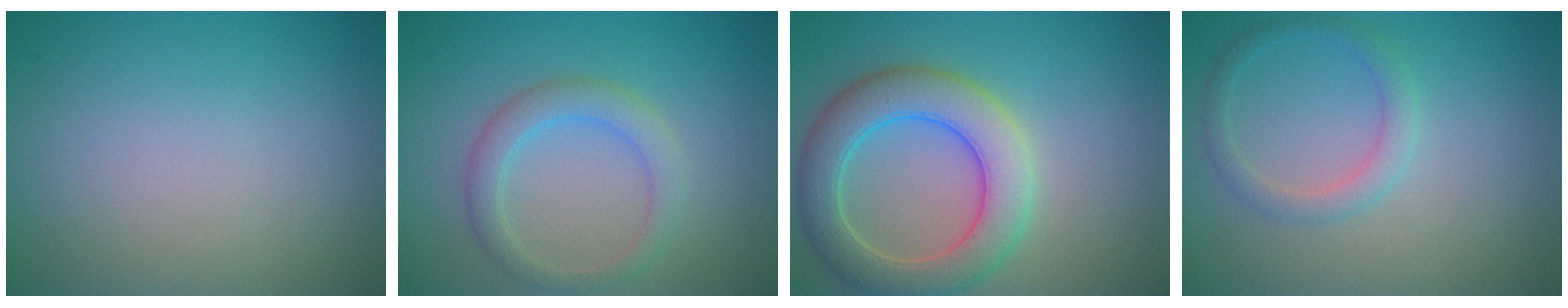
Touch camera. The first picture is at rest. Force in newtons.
{"total": 3.0, "press": 3.0, "slide": 0.0}
{"total": 6.8, "press": 6.8, "slide": 0.7}
{"total": 2.0, "press": 2.0, "slide": 0.1}